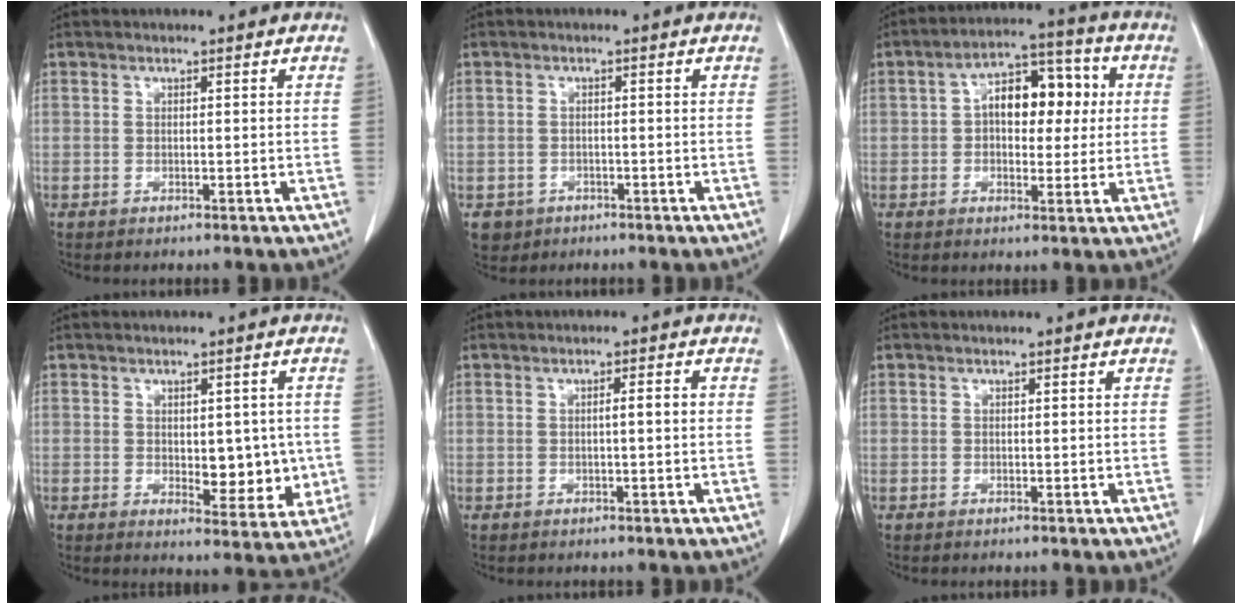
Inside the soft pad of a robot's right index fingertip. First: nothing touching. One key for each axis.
{"total": 3.1, "fx": -1.3, "fy": 2.8, "fz": 0.1, "tx": 0.004, "ty": 0.008, "tz": -0.016}
{"total": 10.2, "fx": 1.5, "fy": 5.3, "fz": 8.6, "tx": -0.132, "ty": 0.040, "tz": 0.025}
{"total": 7.5, "fx": -0.1, "fy": 4.0, "fz": 6.4, "tx": -0.063, "ty": -0.002, "tz": 0.012}
{"total": 1.8, "fx": 0.1, "fy": 0.1, "fz": 1.8, "tx": -0.026, "ty": 0.006, "tz": 0.003}
{"total": 0.0}